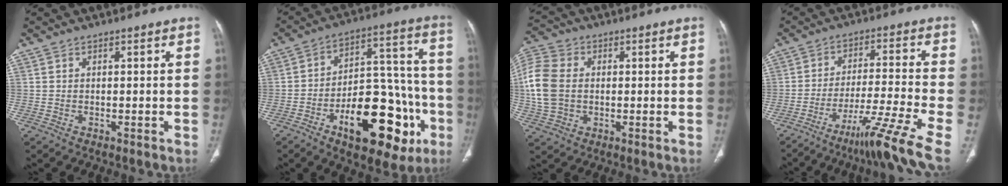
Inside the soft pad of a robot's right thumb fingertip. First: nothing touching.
{"total": 23.9, "force": [-9.5, 11.7, 18.6], "torque": [-0.230, 0.058, -0.127]}
{"total": 13.8, "force": [0.7, 10.5, 8.9], "torque": [-0.207, 0.015, 0.013]}
{"total": 12.5, "force": [-8.3, -1.4, 9.3], "torque": [-0.171, 0.049, -0.135]}